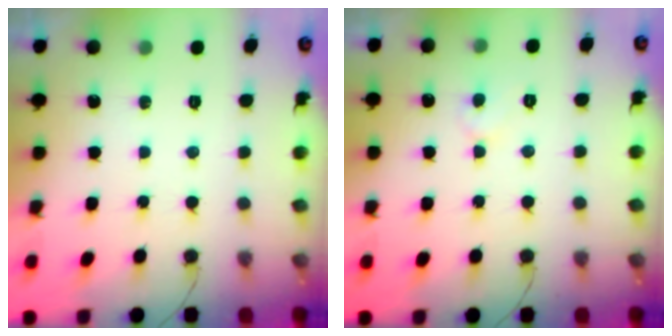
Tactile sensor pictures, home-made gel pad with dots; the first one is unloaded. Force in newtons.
{"total": 4.4, "press": 4.4, "slide": 0.4}